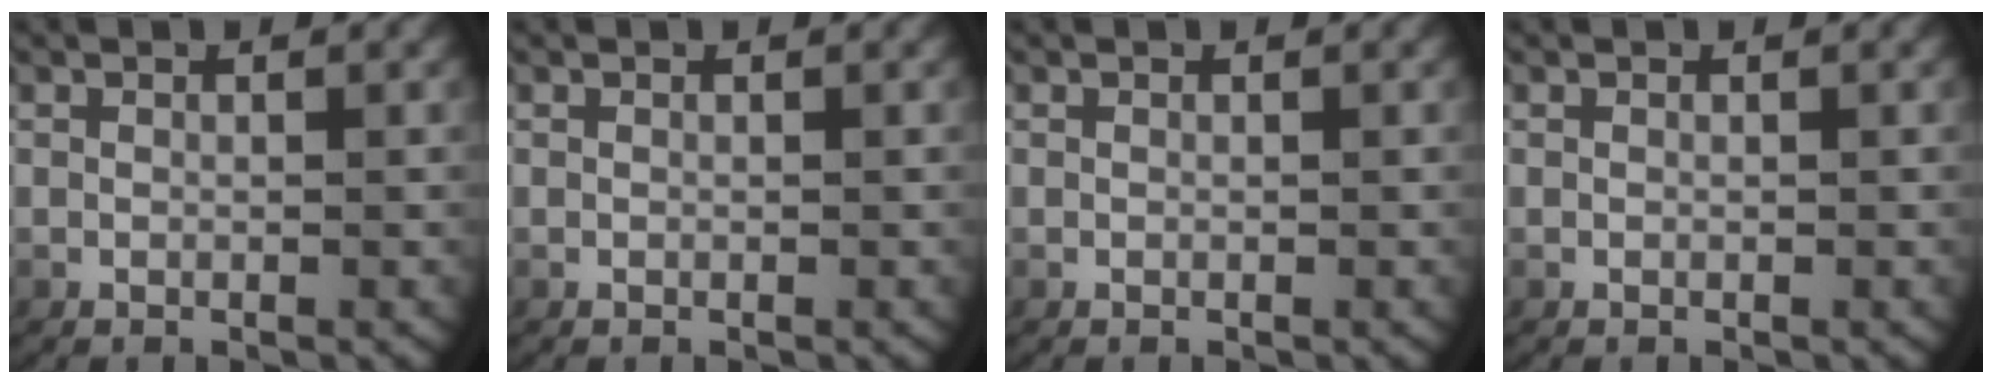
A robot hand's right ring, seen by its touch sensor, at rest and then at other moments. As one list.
[{"total": 0.0}, {"total": 0.0}, {"total": 0.0}]